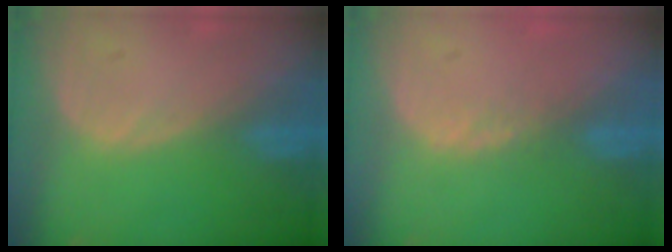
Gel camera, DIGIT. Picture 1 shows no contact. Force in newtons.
{"total": 1.3, "press": 1.1, "slide": 0.7}